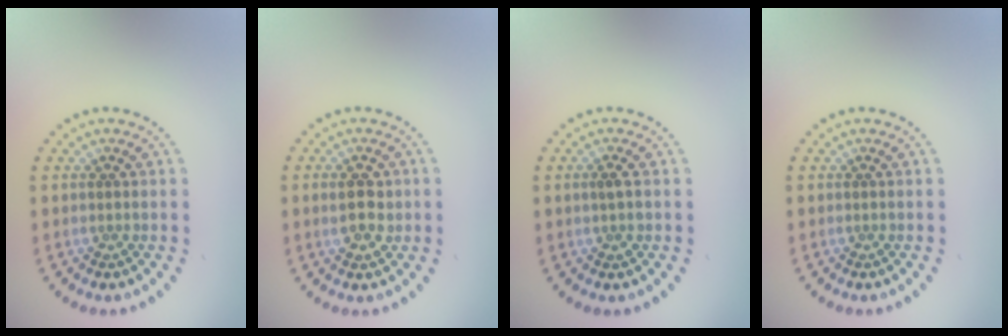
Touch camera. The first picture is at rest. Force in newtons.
{"total": 3.0, "press": 3.0, "slide": 0.2}
{"total": 1.1, "press": 1.1, "slide": 0.3}
{"total": 0.0}